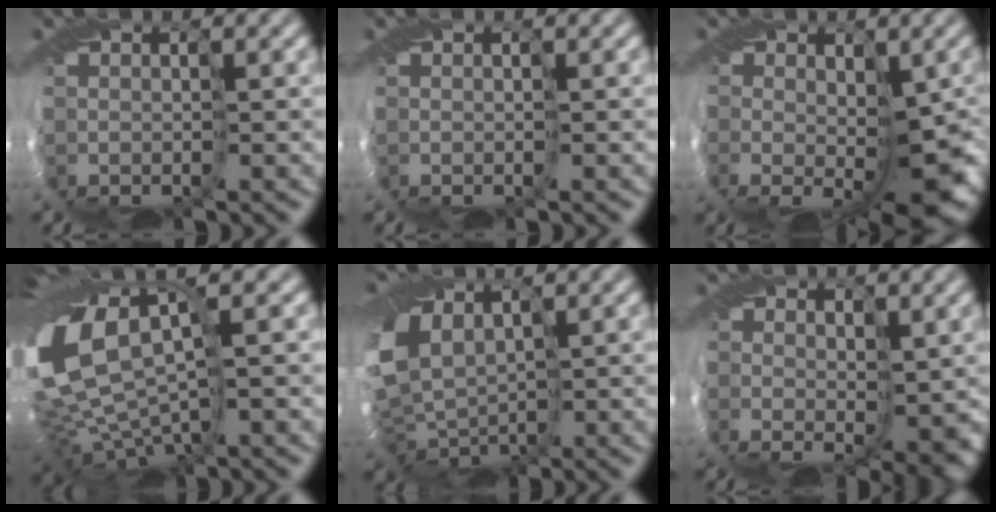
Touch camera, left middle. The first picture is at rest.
{"total": 0.0}
{"total": 8.3, "force": [-1.3, 4.3, 7.0], "torque": [-0.117, -0.027, -0.014]}
{"total": 14.5, "force": [2.2, 8.3, 11.6], "torque": [-0.289, -0.027, 0.075]}
{"total": 8.6, "force": [1.9, 5.9, 6.0], "torque": [-0.150, -0.008, 0.045]}
{"total": 5.9, "force": [-0.1, 3.7, 4.6], "torque": [-0.079, -0.018, 0.004]}